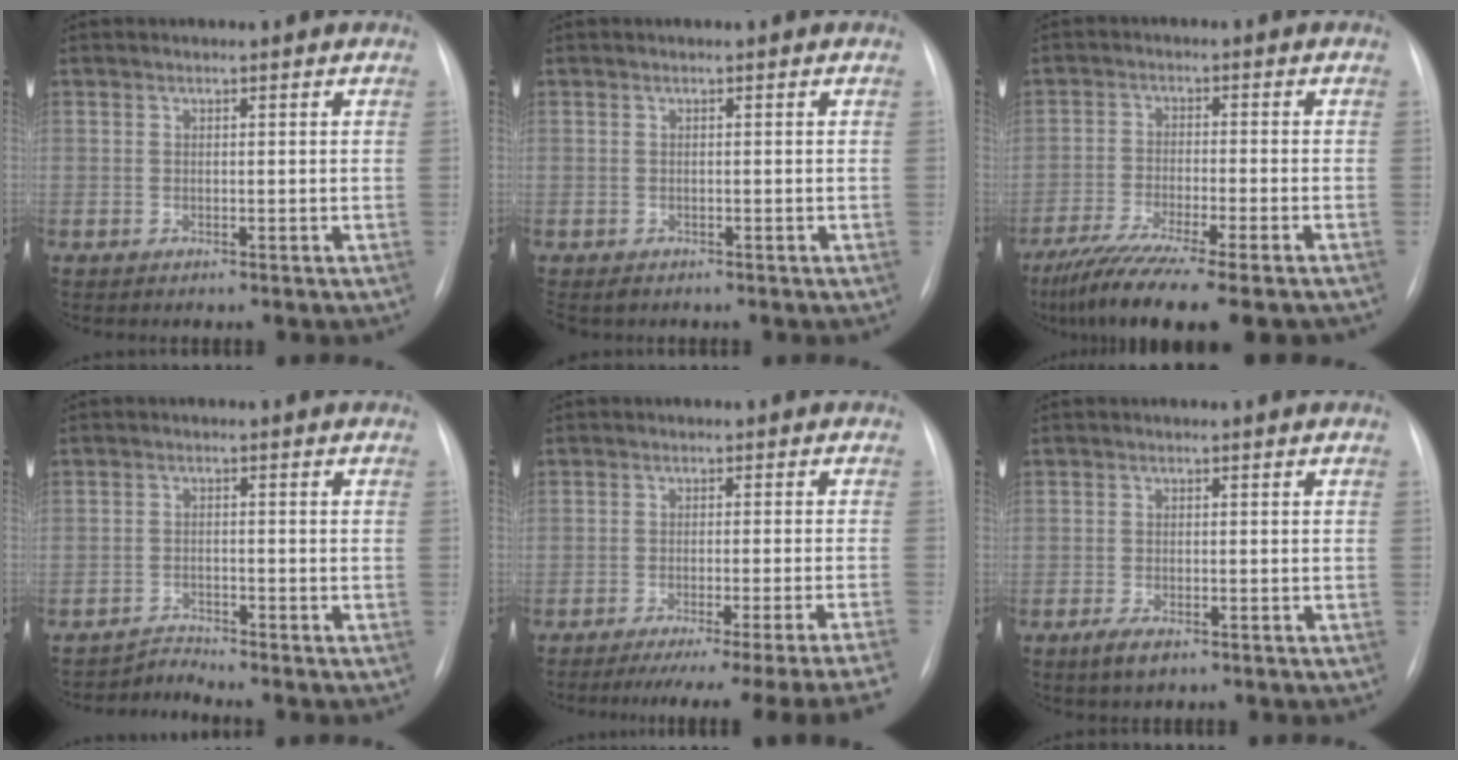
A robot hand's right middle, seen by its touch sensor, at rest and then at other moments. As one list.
[{"total": 1.3, "force": [-1.0, 0.7, 0.5], "torque": [-0.009, -0.001, -0.009]}, {"total": 15.2, "force": [-11.9, 0.9, 9.4], "torque": [-0.151, -0.042, -0.190]}, {"total": 2.5, "force": [-2.0, -0.8, -1.1], "torque": [0.026, -0.012, -0.035]}, {"total": 18.0, "force": [-15.8, -2.7, 8.1], "torque": [-0.058, -0.035, -0.204]}, {"total": 2.9, "force": [-1.7, 0.8, 2.2], "torque": [-0.049, -0.006, -0.027]}]